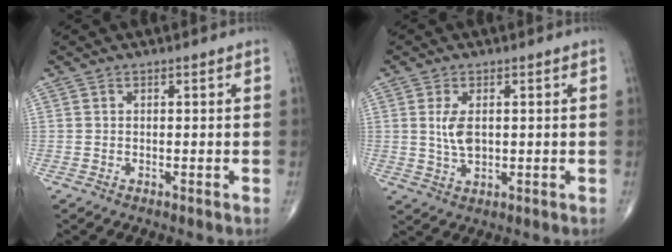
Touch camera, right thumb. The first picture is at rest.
{"total": 4.7, "force": [0.7, 2.5, 4.0], "torque": [-0.079, -0.008, 0.017]}